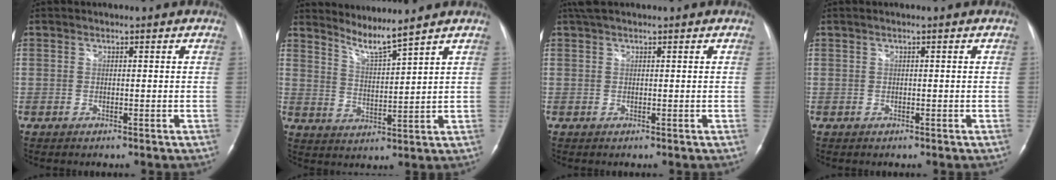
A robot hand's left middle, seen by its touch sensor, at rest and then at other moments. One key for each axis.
{"total": 4.9, "fx": 4.5, "fy": -1.3, "fz": 1.5, "tx": -0.037, "ty": -0.017, "tz": 0.090}
{"total": 3.0, "fx": 2.2, "fy": 0.6, "fz": 1.9, "tx": -0.037, "ty": 0.032, "tz": 0.042}
{"total": 0.9, "fx": 0.3, "fy": 0.0, "fz": 0.8, "tx": -0.019, "ty": 0.004, "tz": 0.003}